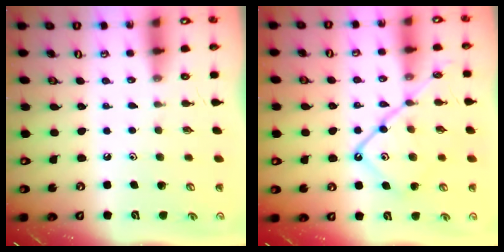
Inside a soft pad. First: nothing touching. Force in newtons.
{"total": 15.3, "press": 15.2, "slide": 1.5}